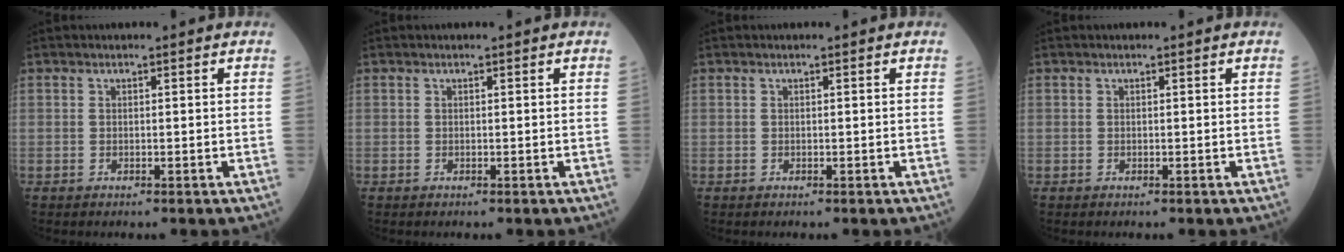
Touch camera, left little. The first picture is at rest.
{"total": 0.0}
{"total": 0.0}
{"total": 0.0}